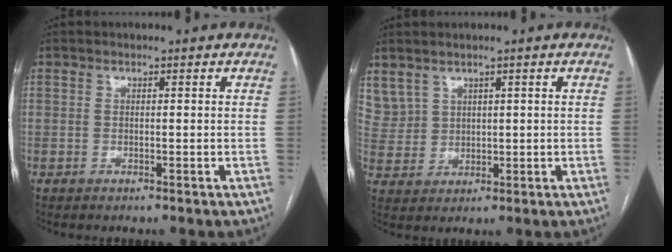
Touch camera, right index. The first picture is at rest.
{"total": 6.8, "force": [4.2, 5.1, 1.6], "torque": [-0.051, 0.018, 0.102]}